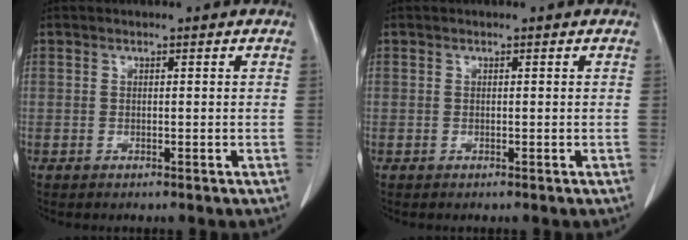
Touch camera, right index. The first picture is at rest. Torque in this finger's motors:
{"motor_torque": [0.00, 0.00, 0.00, 0.00]}